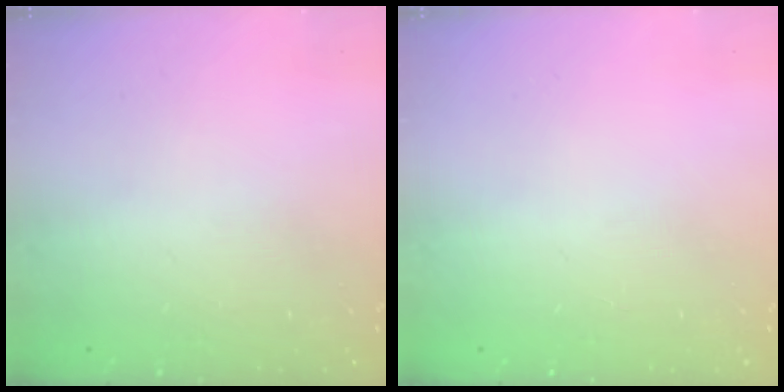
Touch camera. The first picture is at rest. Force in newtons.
{"total": 0.0}